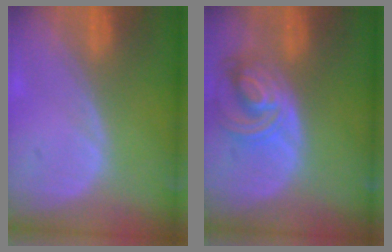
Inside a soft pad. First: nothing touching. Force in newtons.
{"total": 7.8, "press": 6.8, "slide": 3.7}